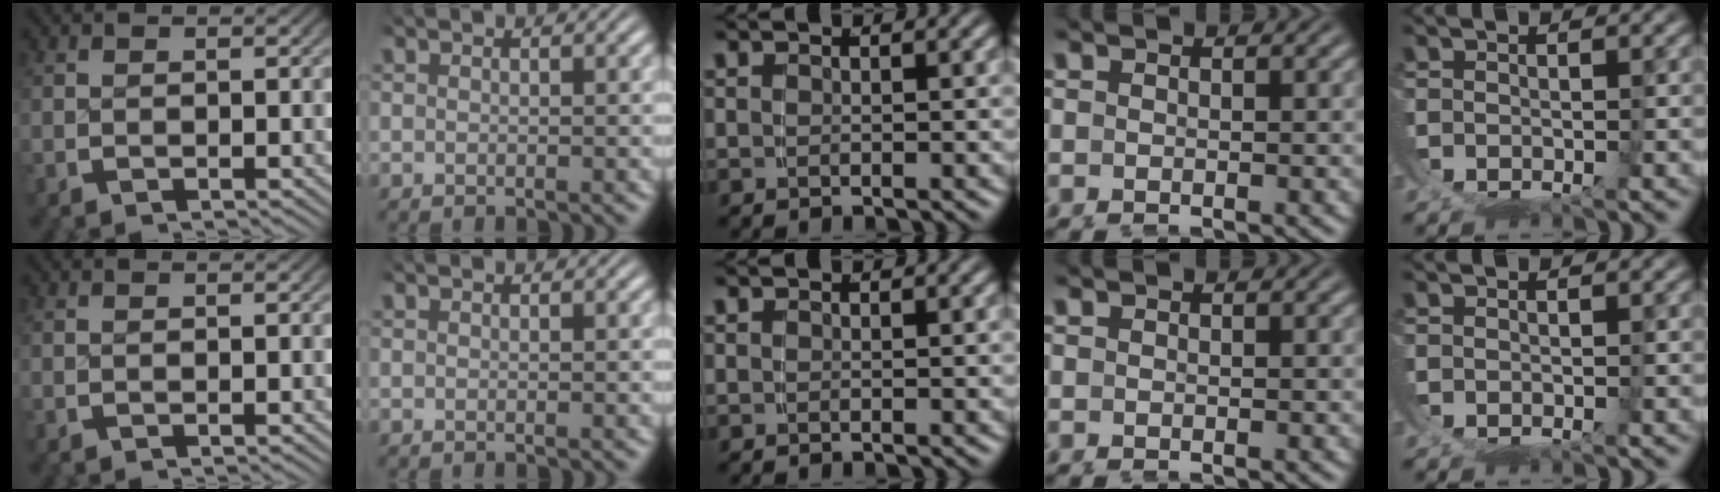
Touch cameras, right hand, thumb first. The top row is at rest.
{}